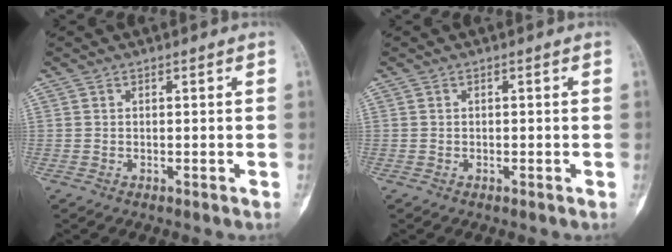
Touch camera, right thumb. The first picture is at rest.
{"total": 0.0}